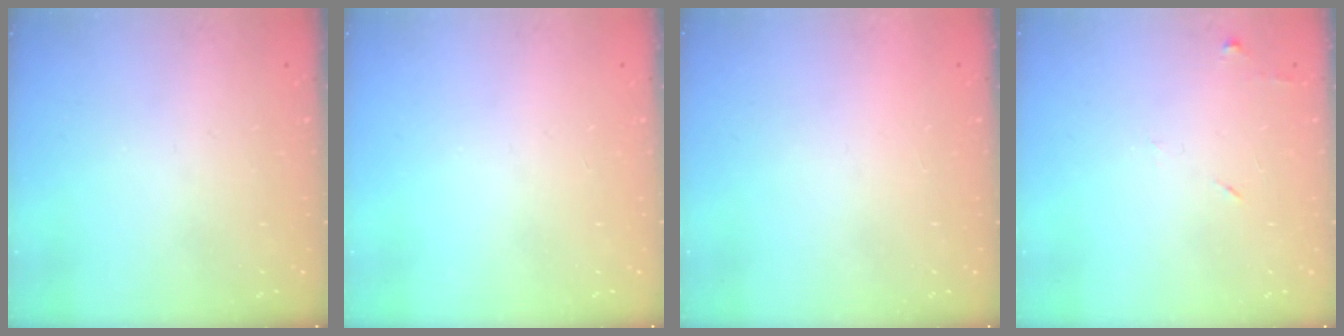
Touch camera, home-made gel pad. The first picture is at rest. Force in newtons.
{"total": 0.0}
{"total": 1.5, "press": 1.5, "slide": 0.1}
{"total": 6.3, "press": 6.2, "slide": 0.7}